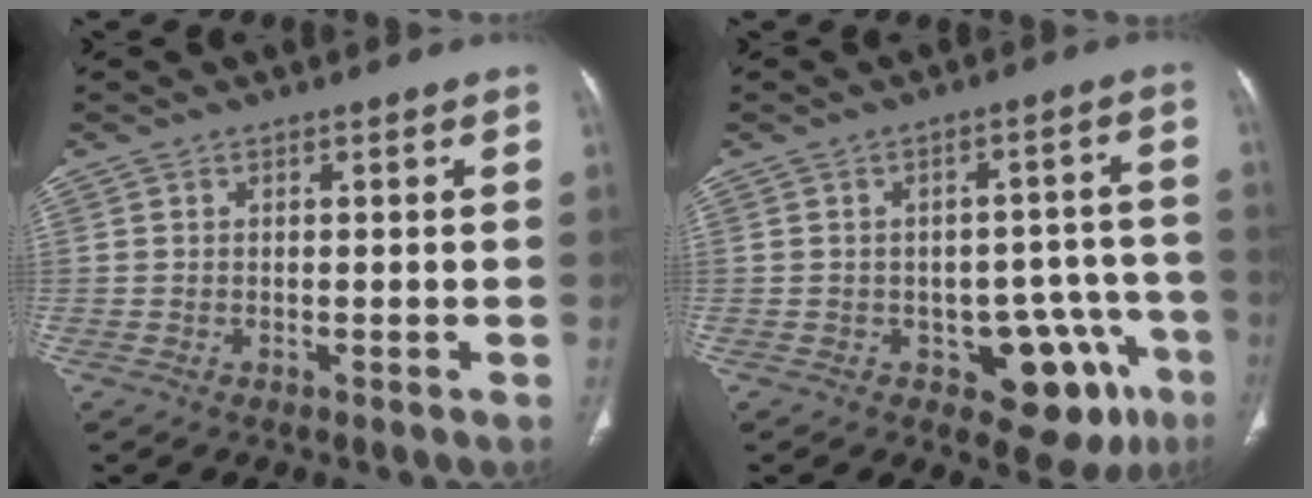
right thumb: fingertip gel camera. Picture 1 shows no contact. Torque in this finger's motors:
{"motor_torque": [1.99, 1.81, 0.36, -0.58, 0.00]}